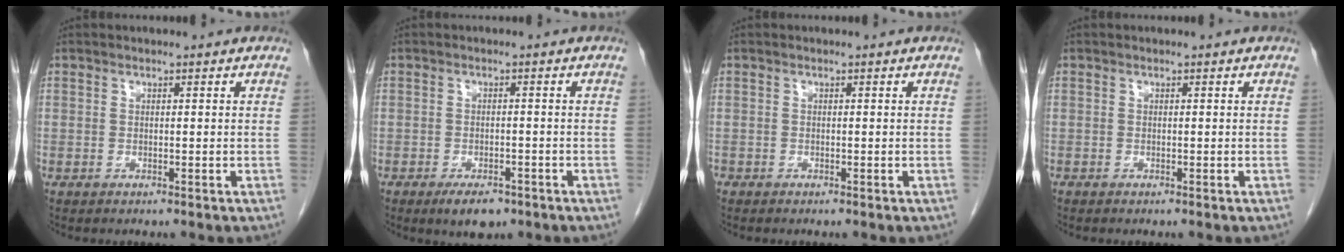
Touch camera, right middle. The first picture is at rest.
{"total": 4.4, "force": [-2.9, 1.9, 2.7], "torque": [-0.046, -0.003, -0.038]}
{"total": 0.0}
{"total": 0.0}